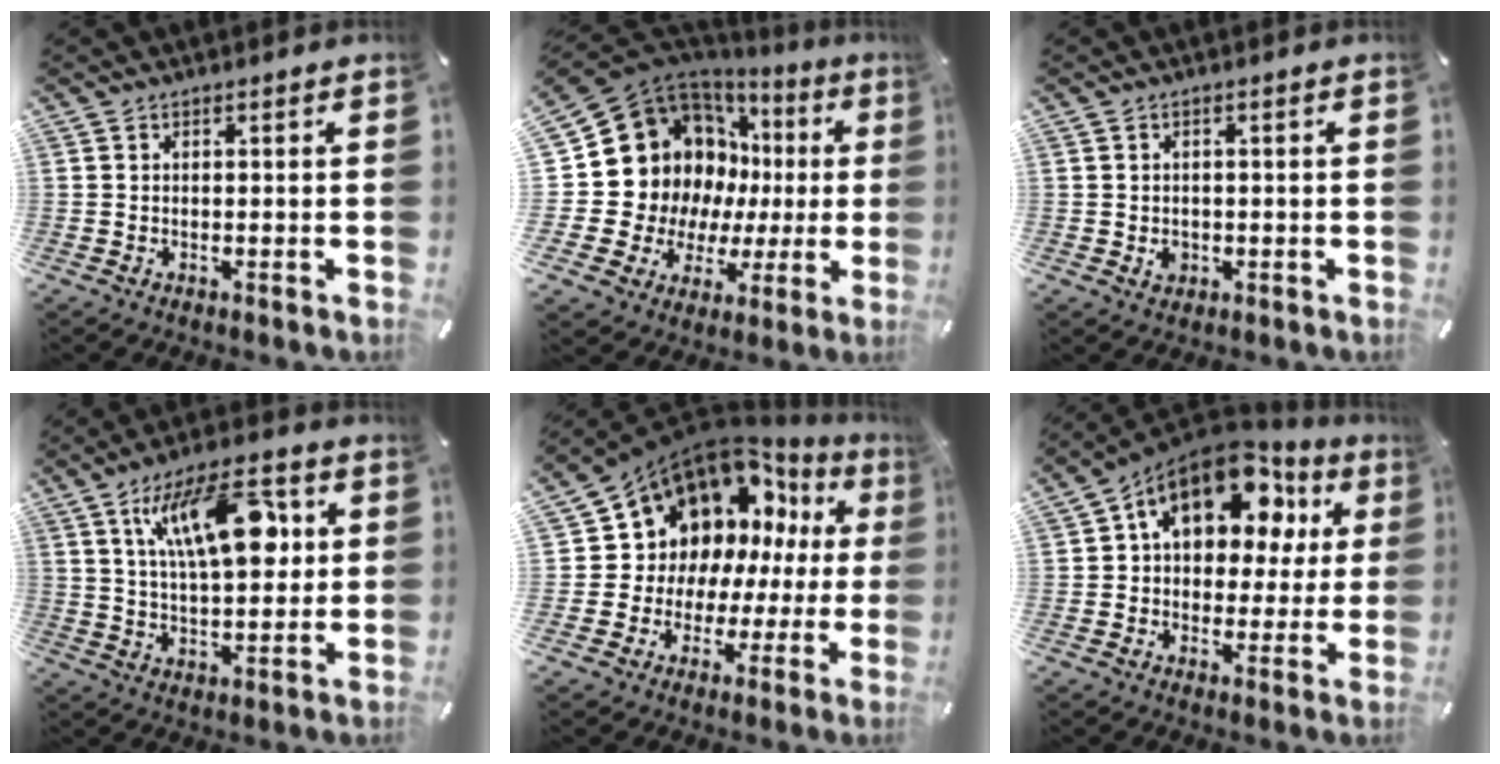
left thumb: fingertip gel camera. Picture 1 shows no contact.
{"total": 19.8, "force": [5.7, 16.4, 9.5], "torque": [-0.171, -0.049, 0.135]}
{"total": 2.3, "force": [-0.3, 1.9, 1.2], "torque": [-0.015, 0.000, -0.009]}
{"total": 19.3, "force": [6.6, 9.2, 15.6], "torque": [-0.256, -0.005, 0.103]}
{"total": 13.5, "force": [7.2, 10.5, 4.4], "torque": [-0.077, -0.078, 0.143]}
{"total": 16.5, "force": [8.3, 10.2, 10.0], "torque": [-0.159, -0.044, 0.148]}